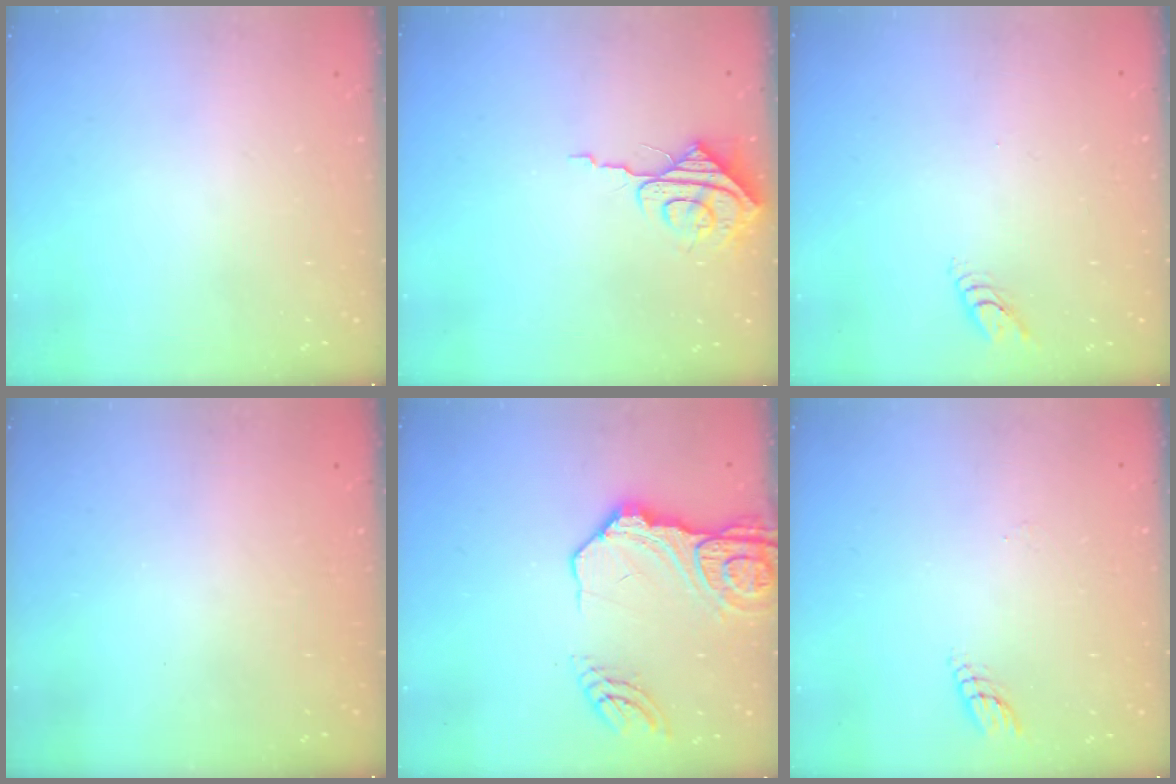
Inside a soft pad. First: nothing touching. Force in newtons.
{"total": 7.9, "press": 7.9, "slide": 0.8}
{"total": 3.3, "press": 3.3, "slide": 0.3}
{"total": 0.0}
{"total": 15.9, "press": 15.7, "slide": 1.8}
{"total": 4.4, "press": 4.3, "slide": 0.4}